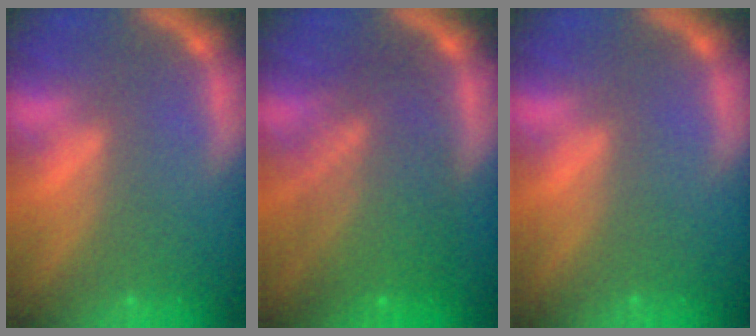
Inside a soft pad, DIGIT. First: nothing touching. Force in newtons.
{"total": 9.0}
{"total": 0.0}